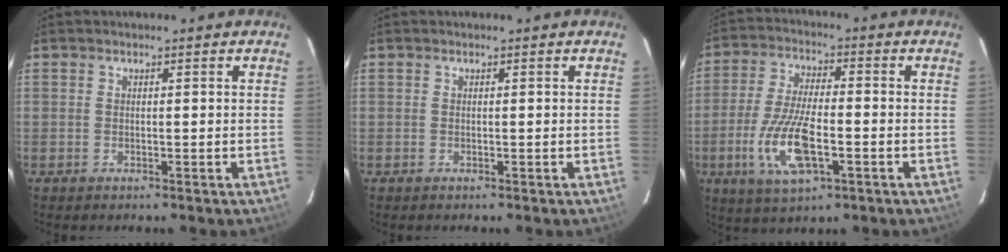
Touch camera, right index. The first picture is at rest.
{"total": 0.0}
{"total": 12.7, "force": [-4.0, 4.5, 11.1], "torque": [-0.235, -0.010, -0.075]}